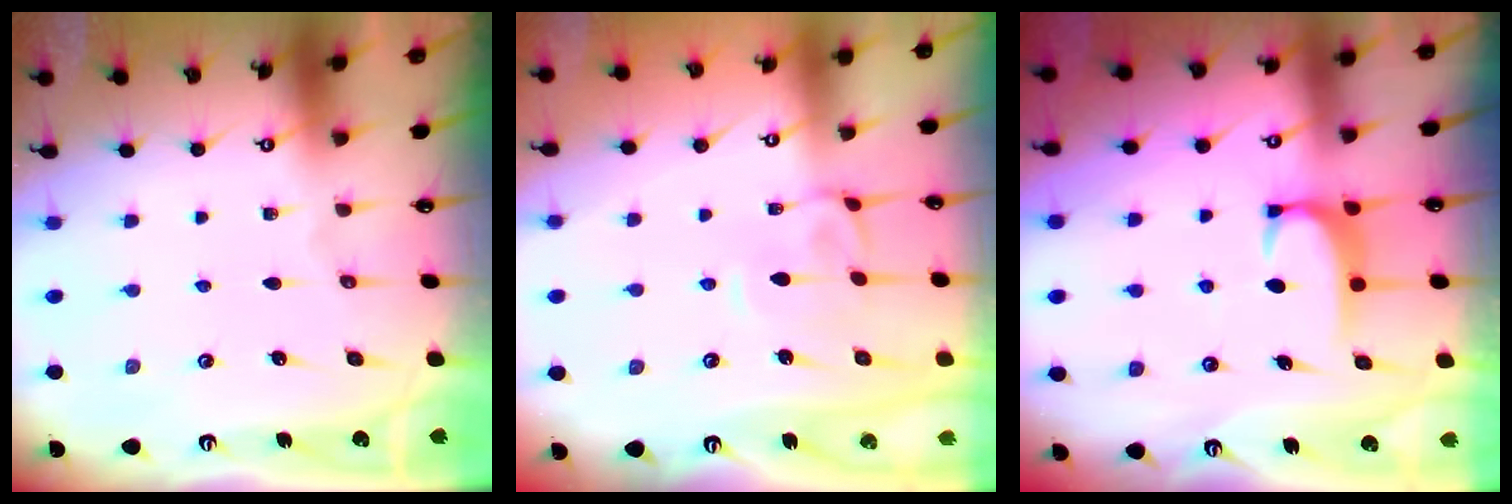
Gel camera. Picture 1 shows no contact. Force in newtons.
{"total": 1.7, "press": 1.5, "slide": 0.8}
{"total": 1.7, "press": 1.6, "slide": 0.5}